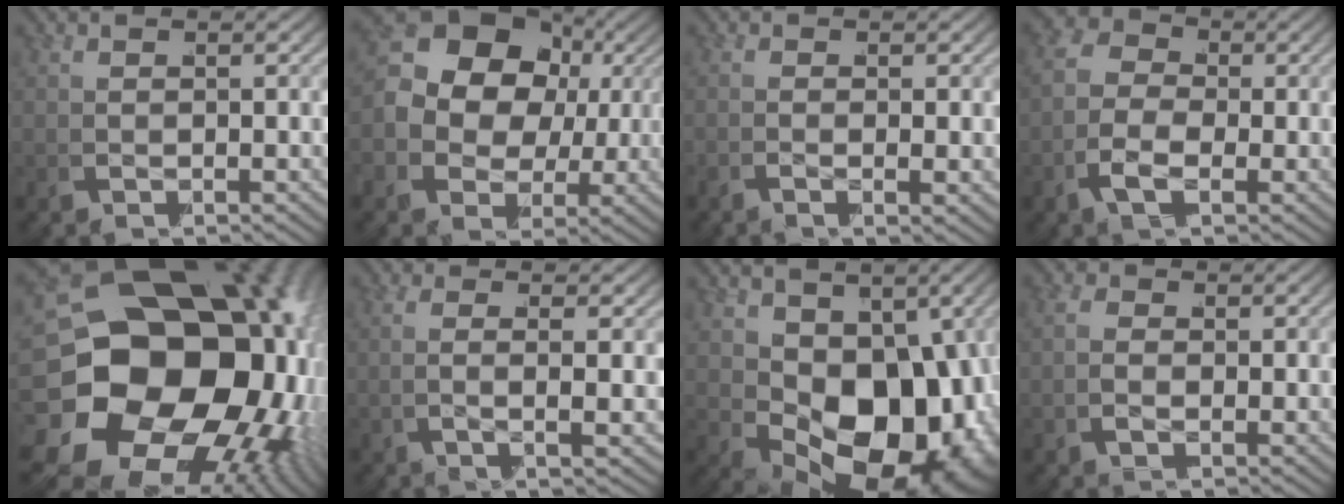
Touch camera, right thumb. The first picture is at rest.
{"total": 12.6, "force": [0.6, 9.2, 8.5], "torque": [-0.172, -0.004, 0.004]}
{"total": 1.1, "force": [-0.6, 0.1, 0.9], "torque": [-0.016, -0.004, -0.015]}
{"total": 7.6, "force": [-0.4, 5.6, 5.1], "torque": [-0.081, -0.005, -0.018]}
{"total": 33.3, "force": [-2.4, 23.1, 23.9], "torque": [-0.399, -0.075, -0.024]}
{"total": 2.9, "force": [-0.3, 0.0, 2.9], "torque": [-0.052, 0.006, -0.011]}
{"total": 17.5, "force": [-2.4, 11.6, 12.9], "torque": [-0.207, -0.060, -0.008]}
{"total": 1.7, "force": [-0.3, 1.2, 1.1], "torque": [-0.017, -0.004, -0.007]}